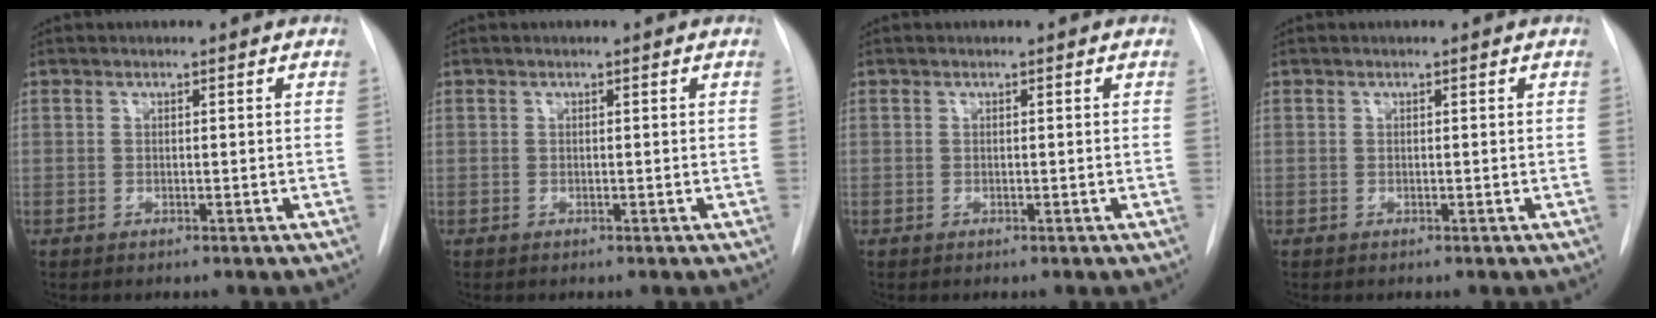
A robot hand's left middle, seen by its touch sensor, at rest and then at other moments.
{"total": 0.0}
{"total": 0.0}
{"total": 0.0}